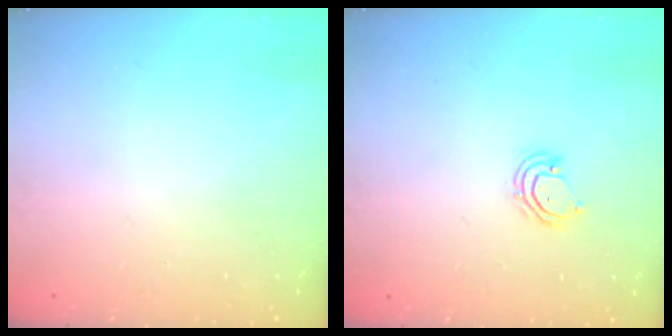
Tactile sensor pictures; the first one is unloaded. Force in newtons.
{"total": 4.6, "press": 4.6, "slide": 0.3}